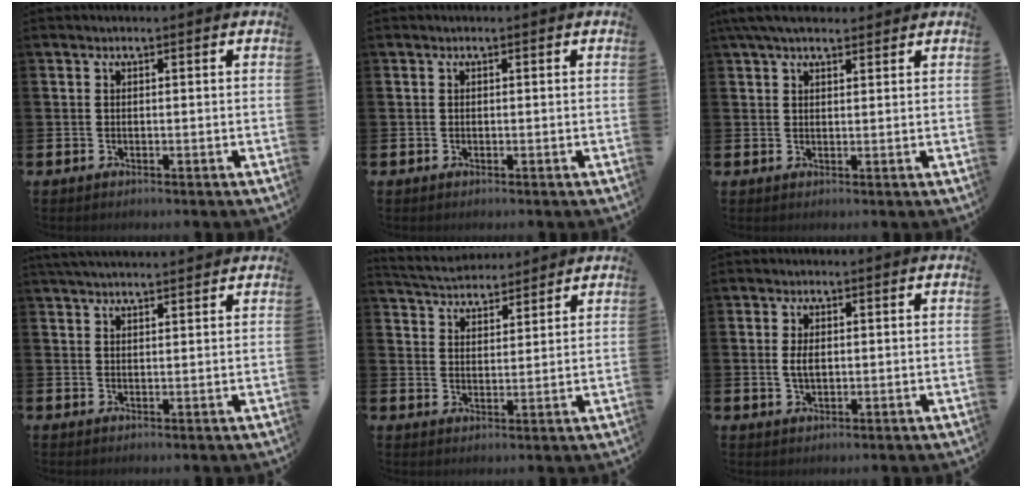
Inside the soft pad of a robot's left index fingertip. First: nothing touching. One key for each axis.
{"total": 0.0}
{"total": 4.5, "fx": 3.7, "fy": 1.6, "fz": 2.0, "tx": -0.043, "ty": -0.007, "tz": 0.068}
{"total": 2.9, "fx": 2.8, "fy": 0.2, "fz": 0.6, "tx": -0.016, "ty": -0.008, "tz": 0.051}
{"total": 4.6, "fx": 4.5, "fy": 0.9, "fz": -0.1, "tx": -0.018, "ty": -0.027, "tz": 0.081}
{"total": 2.6, "fx": 0.4, "fy": 1.4, "fz": 2.1, "tx": -0.032, "ty": 0.002, "tz": 0.003}